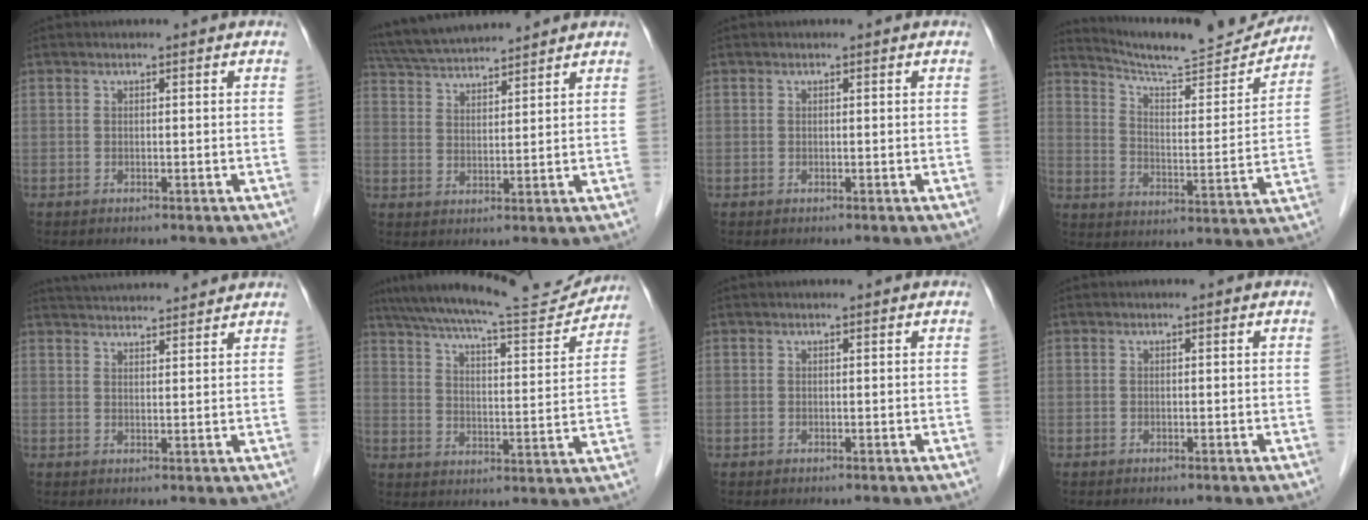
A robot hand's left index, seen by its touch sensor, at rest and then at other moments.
{"total": 10.7, "force": [10.1, 0.6, 3.5], "torque": [-0.074, 0.033, 0.177]}
{"total": 0.0}
{"total": 18.1, "force": [17.4, 1.1, 5.0], "torque": [-0.084, -0.040, 0.248]}
{"total": 12.2, "force": [11.6, 1.0, 3.7], "torque": [-0.064, 0.030, 0.164]}
{"total": 19.2, "force": [17.8, 1.5, 7.1], "torque": [-0.120, -0.011, 0.253]}
{"total": 1.0, "force": [0.9, 0.0, 0.5], "torque": [-0.007, 0.012, 0.016]}
{"total": 0.0}